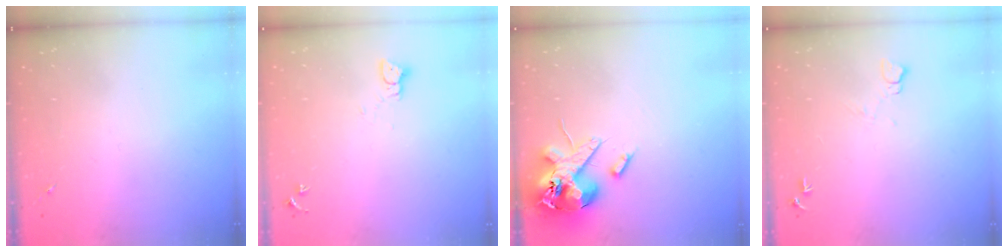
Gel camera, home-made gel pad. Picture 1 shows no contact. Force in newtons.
{"total": 3.2, "press": 3.2, "slide": 0.1}
{"total": 15.7, "press": 15.5, "slide": 2.7}
{"total": 6.6, "press": 6.6, "slide": 0.7}